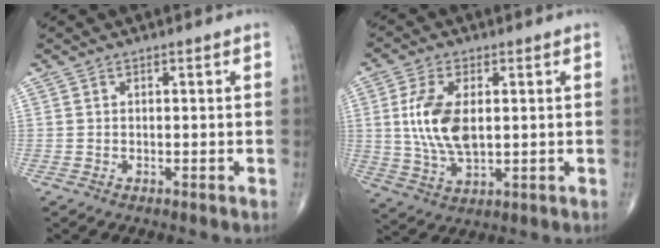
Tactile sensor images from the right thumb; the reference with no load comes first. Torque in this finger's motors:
{"motor_torque": [1.13, 1.77, 1.11, -0.04, 0.10]}